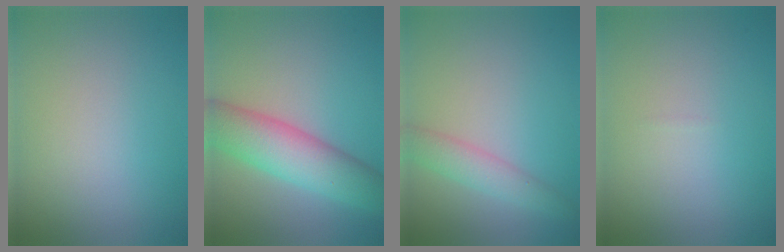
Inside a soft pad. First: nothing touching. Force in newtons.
{"total": 6.8, "press": 6.8, "slide": 0.5}
{"total": 2.7, "press": 2.7, "slide": 0.2}
{"total": 0.0}